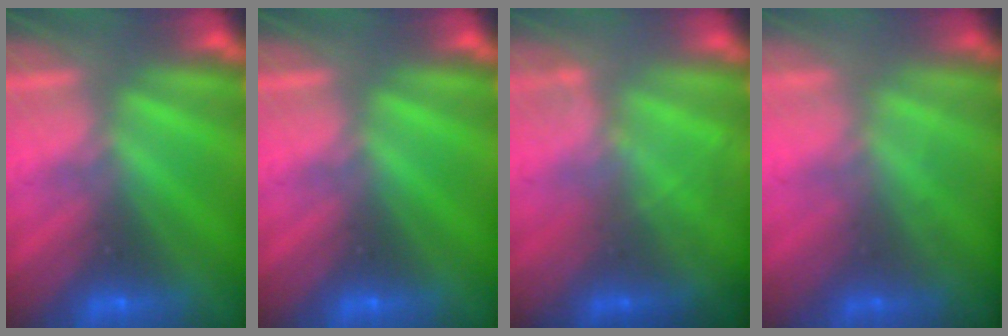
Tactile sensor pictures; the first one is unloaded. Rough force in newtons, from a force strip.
{"total": 0.0}
{"total": 1.9}
{"total": 1.4}